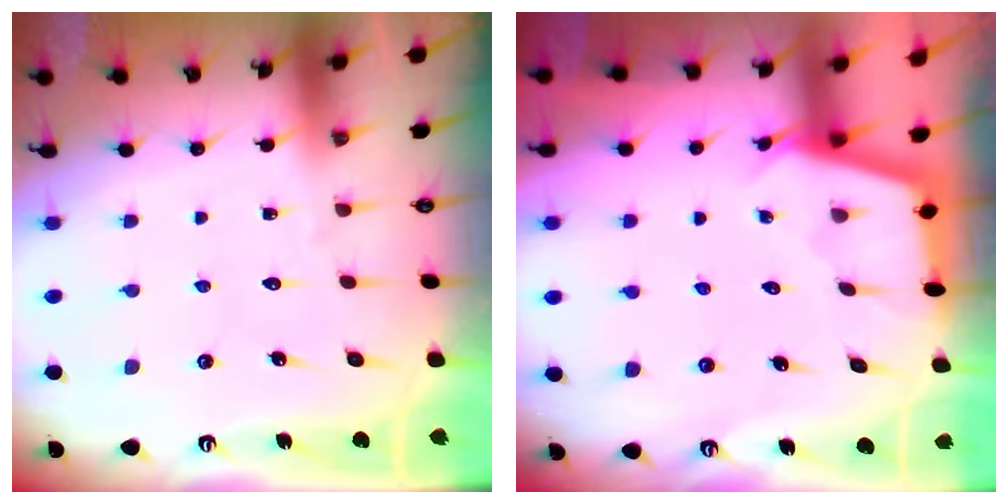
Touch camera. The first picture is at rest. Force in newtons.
{"total": 2.5, "press": 2.5, "slide": 0.1}